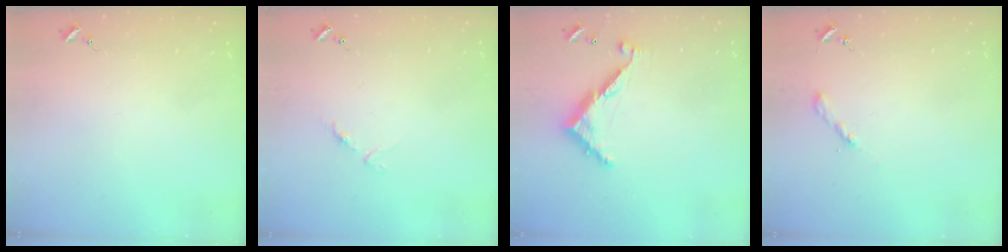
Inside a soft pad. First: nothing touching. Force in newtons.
{"total": 3.2, "press": 3.2, "slide": 0.4}
{"total": 9.2, "press": 9.2, "slide": 0.6}
{"total": 2.0, "press": 2.0, "slide": 0.2}